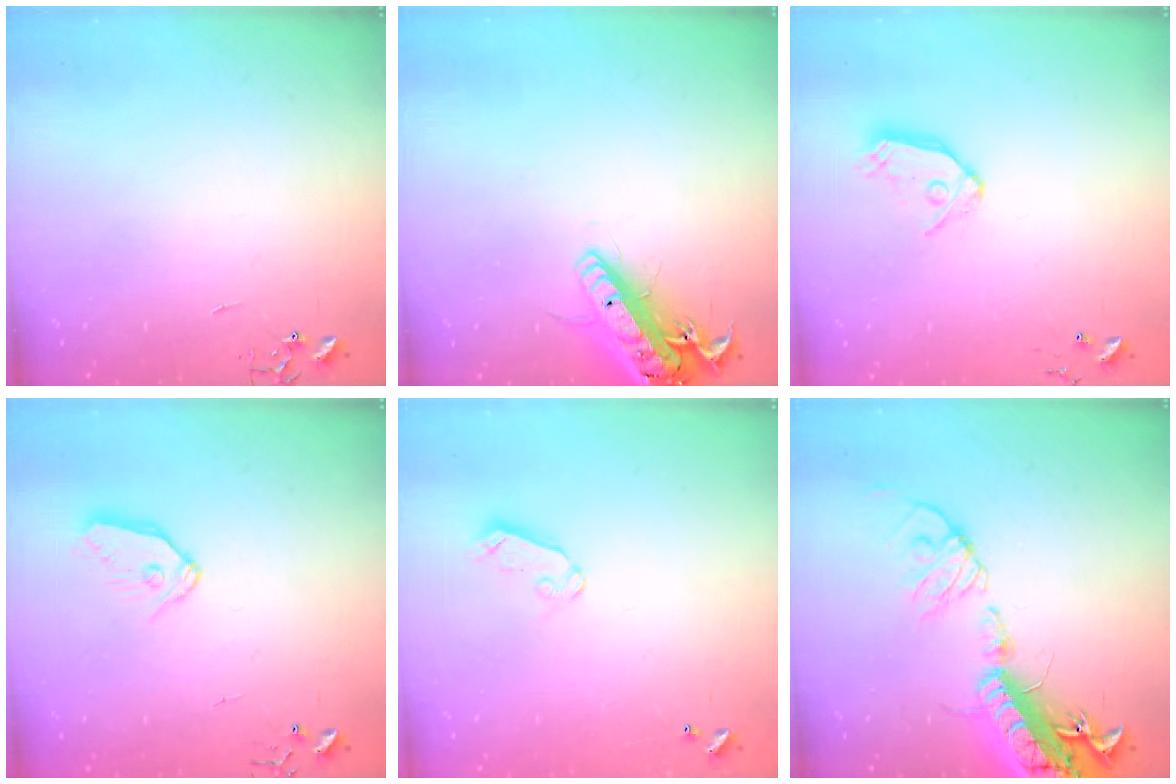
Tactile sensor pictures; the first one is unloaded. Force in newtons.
{"total": 17.6, "press": 17.2, "slide": 3.6}
{"total": 9.6, "press": 9.6, "slide": 1.0}
{"total": 8.9, "press": 8.8, "slide": 0.6}
{"total": 5.4, "press": 5.4, "slide": 0.5}
{"total": 23.1, "press": 22.6, "slide": 4.7}